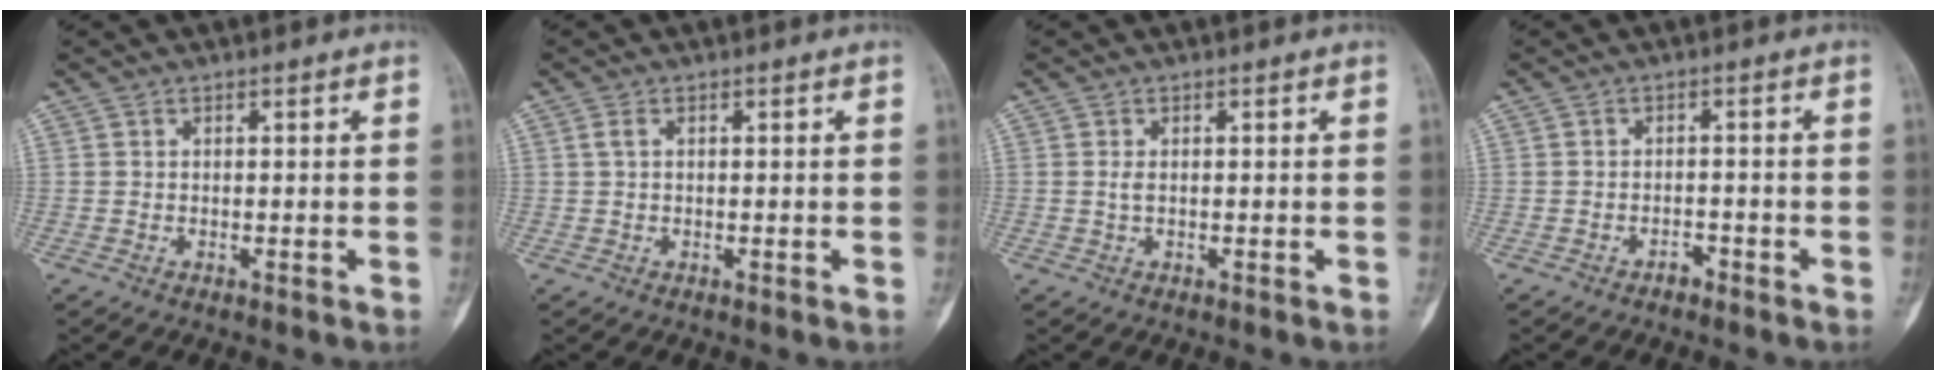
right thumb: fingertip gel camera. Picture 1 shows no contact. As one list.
[{"total": 1.1, "force": [0.3, 0.6, 0.9], "torque": [-0.024, 0.004, 0.006]}, {"total": 0.9, "force": [0.0, 0.3, 0.8], "torque": [-0.019, -0.002, 0.001]}, {"total": 1.6, "force": [-1.3, 0.8, 0.5], "torque": [-0.008, 0.009, -0.022]}]